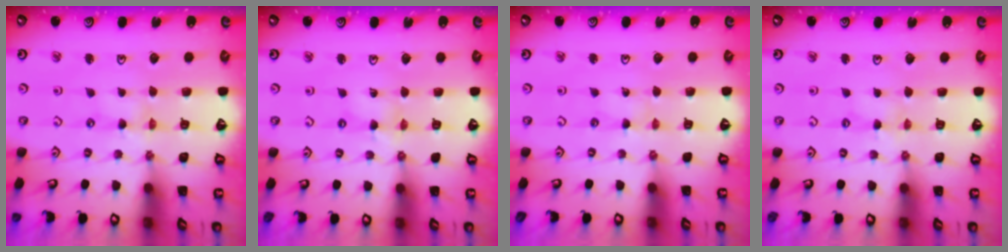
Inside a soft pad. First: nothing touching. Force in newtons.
{"total": 1.6, "press": 1.6, "slide": 0.3}
{"total": 0.6, "press": 0.6, "slide": 0.1}
{"total": 1.8, "press": 1.8, "slide": 0.3}